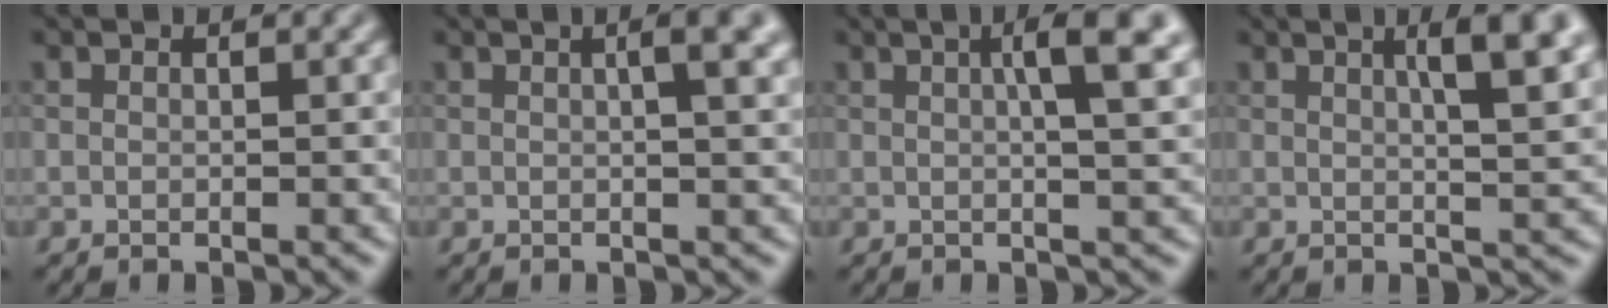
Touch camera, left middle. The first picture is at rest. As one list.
[{"total": 4.9, "force": [1.5, 1.9, 4.2], "torque": [-0.028, 0.023, -0.001]}, {"total": 5.4, "force": [1.5, 1.1, 5.1], "torque": [-0.061, 0.013, 0.020]}, {"total": 6.2, "force": [2.3, 1.8, 5.5], "torque": [-0.048, 0.015, 0.025]}]